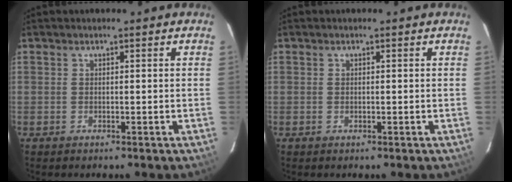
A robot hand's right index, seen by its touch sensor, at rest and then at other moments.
{"total": 0.0}